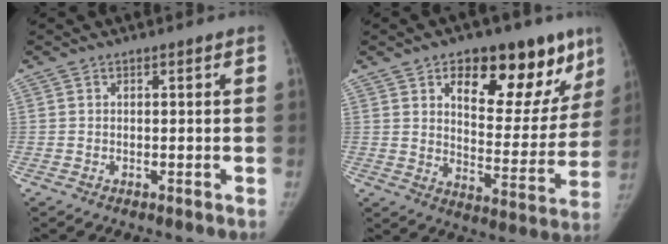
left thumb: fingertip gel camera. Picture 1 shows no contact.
{"total": 21.5, "force": [11.6, 10.5, 14.7], "torque": [-0.135, -0.043, 0.167]}